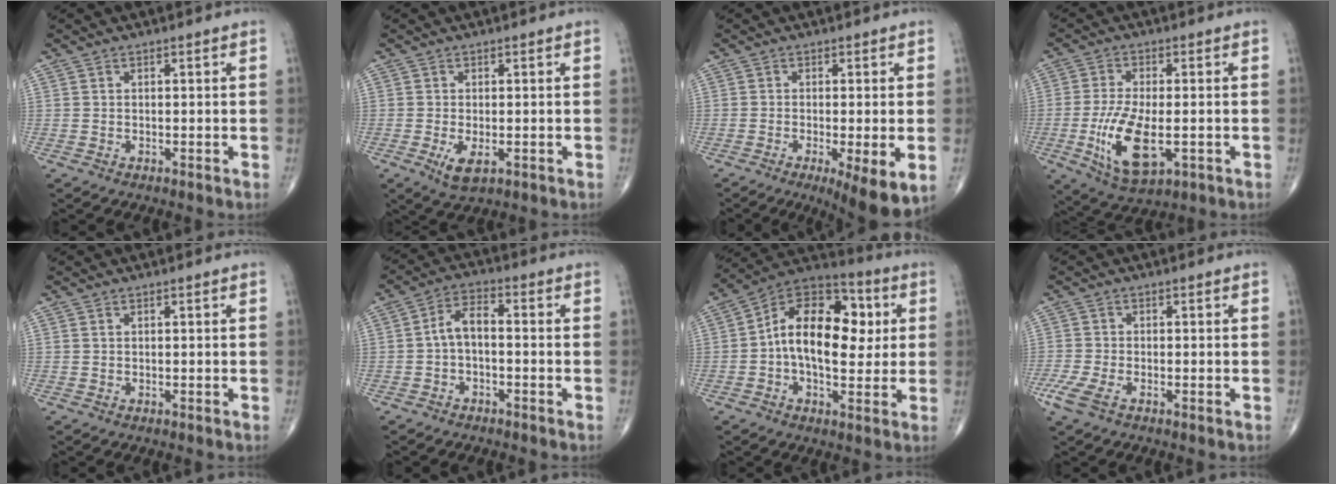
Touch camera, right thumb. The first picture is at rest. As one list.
[{"total": 4.1, "force": [-1.3, 1.8, 3.4], "torque": [-0.065, -0.010, -0.018]}, {"total": 9.2, "force": [-3.1, 2.0, 8.5], "torque": [-0.127, -0.021, -0.045]}, {"total": 12.1, "force": [-2.8, 5.3, 10.5], "torque": [-0.205, -0.011, -0.043]}, {"total": 0.0}, {"total": 5.1, "force": [-0.9, 2.6, 4.3], "torque": [-0.075, 0.026, -0.026]}, {"total": 18.4, "force": [1.7, 10.8, 14.8], "torque": [-0.205, 0.028, 0.018]}, {"total": 4.2, "force": [-2.1, 1.6, 3.3], "torque": [-0.091, -0.006, -0.049]}]